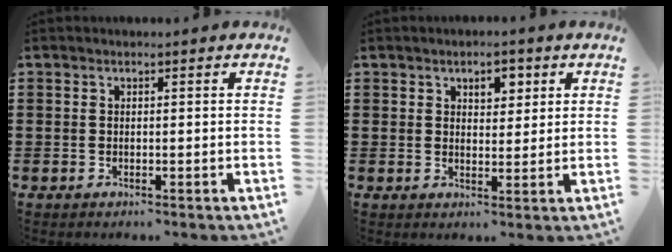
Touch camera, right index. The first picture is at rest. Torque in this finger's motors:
{"motor_torque": [0.03, -0.03, 0.27, 0.01]}